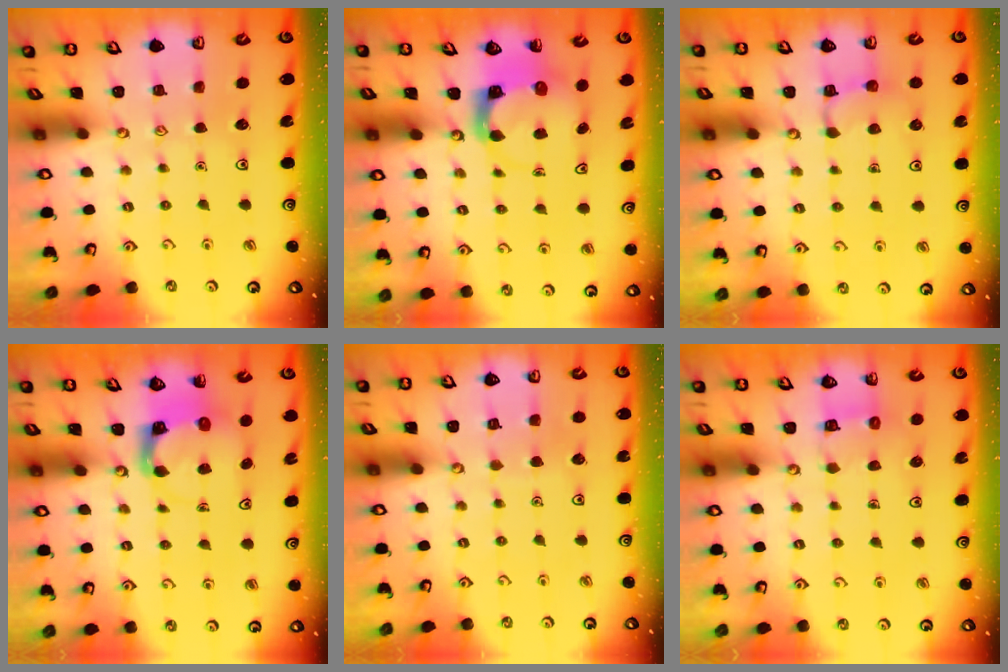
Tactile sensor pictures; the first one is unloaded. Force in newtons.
{"total": 3.6, "press": 3.5, "slide": 0.5}
{"total": 3.8, "press": 3.7, "slide": 0.8}
{"total": 3.8, "press": 3.8, "slide": 0.5}
{"total": 3.2, "press": 3.2, "slide": 0.2}
{"total": 5.7, "press": 5.7, "slide": 0.3}